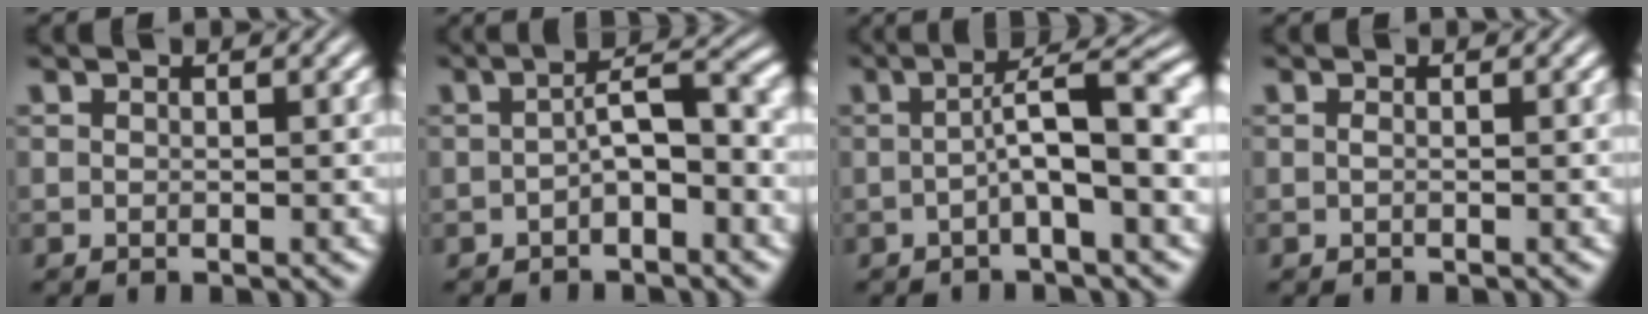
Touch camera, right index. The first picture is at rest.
{"total": 2.7, "force": [-0.8, -0.2, 2.6], "torque": [-0.029, 0.002, -0.010]}
{"total": 4.5, "force": [-0.5, -0.4, 4.5], "torque": [-0.055, 0.011, -0.009]}
{"total": 0.9, "force": [-0.3, -0.9, 0.0], "torque": [0.001, -0.005, 0.000]}